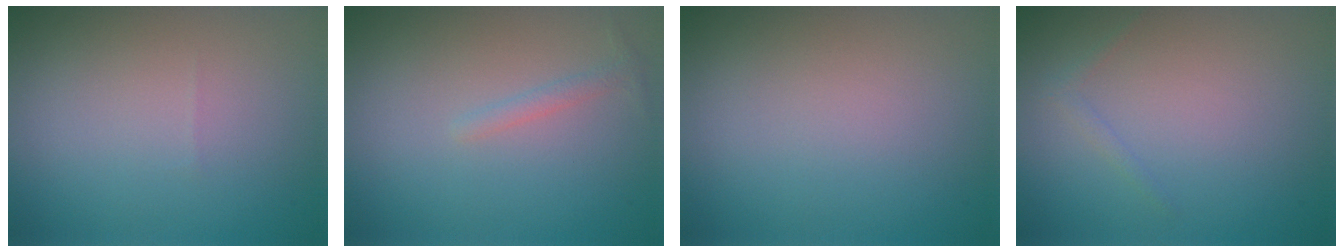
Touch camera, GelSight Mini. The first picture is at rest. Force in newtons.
{"total": 0.9, "press": 0.9, "slide": 0.0}
{"total": 0.0}
{"total": 0.6, "press": 0.6, "slide": 0.1}